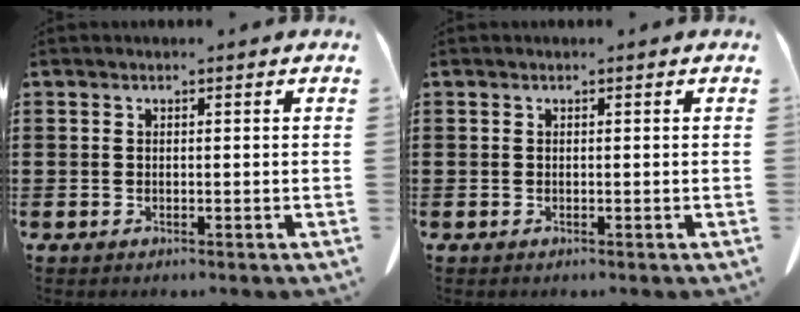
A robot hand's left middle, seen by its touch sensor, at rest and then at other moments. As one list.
[{"total": 0.0}]